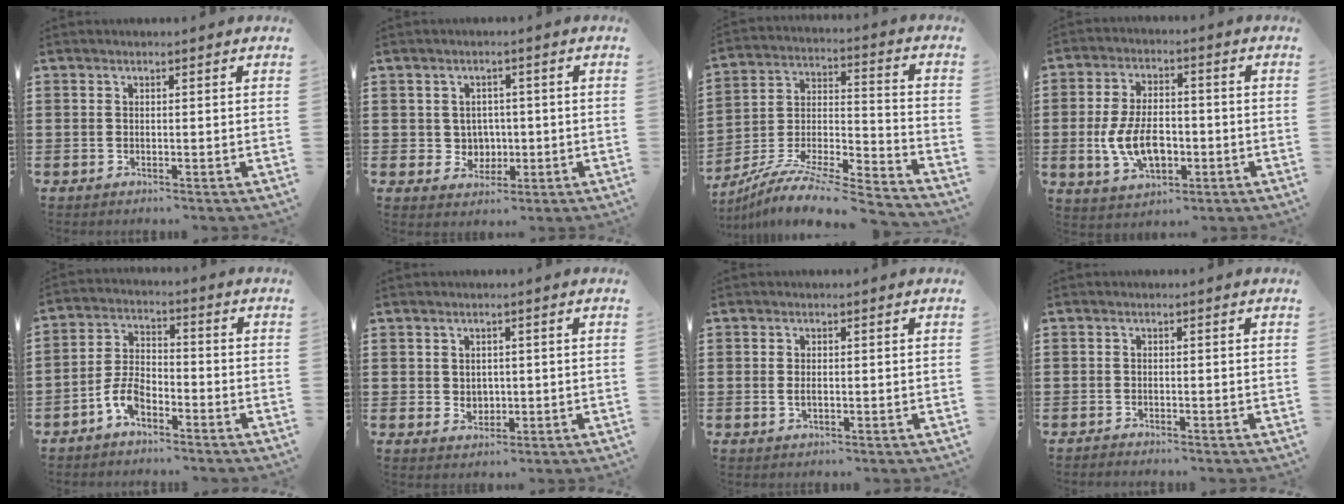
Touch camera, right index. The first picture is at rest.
{"total": 3.3, "force": [0.2, 3.2, 0.7], "torque": [-0.028, 0.010, 0.001]}
{"total": 9.3, "force": [-8.5, 0.9, 3.8], "torque": [-0.070, 0.004, -0.171]}
{"total": 8.6, "force": [-1.9, 5.0, 6.8], "torque": [-0.142, 0.000, -0.039]}
{"total": 5.7, "force": [-3.4, 3.0, 3.5], "torque": [-0.096, 0.004, -0.073]}
{"total": 1.9, "force": [0.2, 1.7, 0.7], "torque": [-0.020, 0.007, 0.003]}
{"total": 1.3, "force": [-0.1, 0.6, 1.2], "torque": [-0.023, 0.004, -0.003]}
{"total": 1.0, "force": [-1.0, -0.1, -0.2], "torque": [0.002, 0.000, -0.021]}